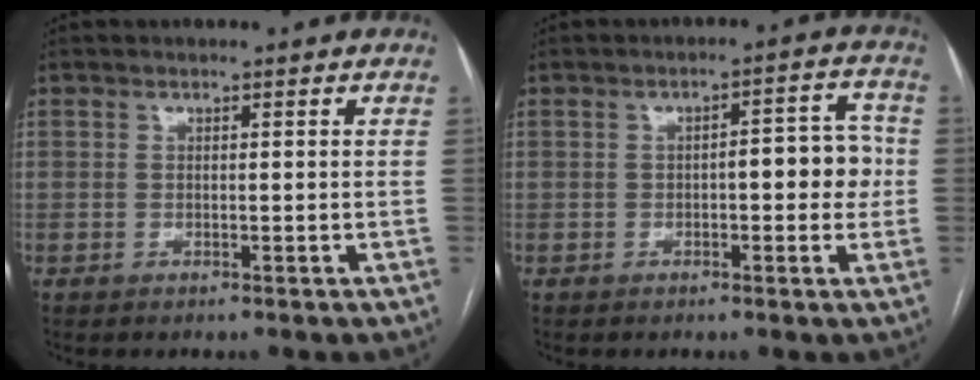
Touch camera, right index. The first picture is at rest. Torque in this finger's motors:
{"motor_torque": [0.65, -0.16, 0.45, 0.07]}